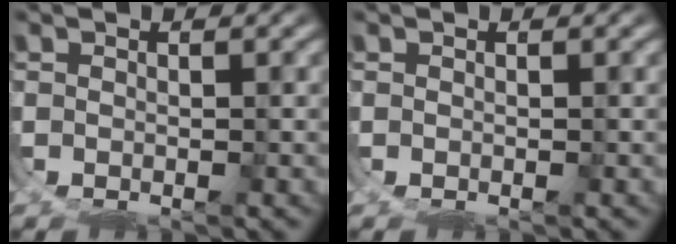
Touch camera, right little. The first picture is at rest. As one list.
[{"total": 0.0}]